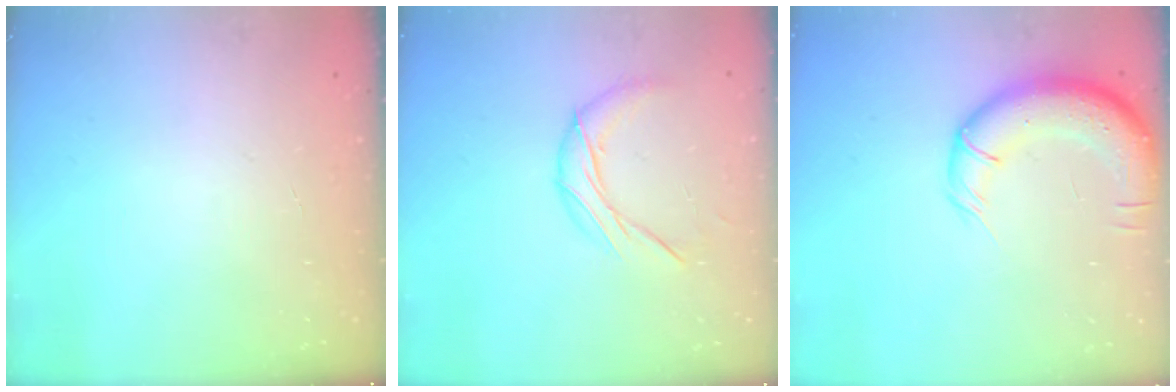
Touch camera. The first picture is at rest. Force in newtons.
{"total": 9.2, "press": 9.2, "slide": 0.4}
{"total": 13.3, "press": 12.8, "slide": 3.4}